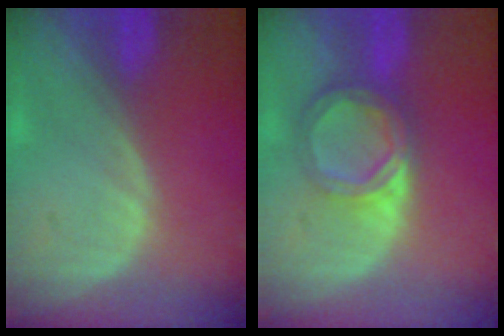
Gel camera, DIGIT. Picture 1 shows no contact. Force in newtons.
{"total": 5.6, "press": 5.2, "slide": 1.9}